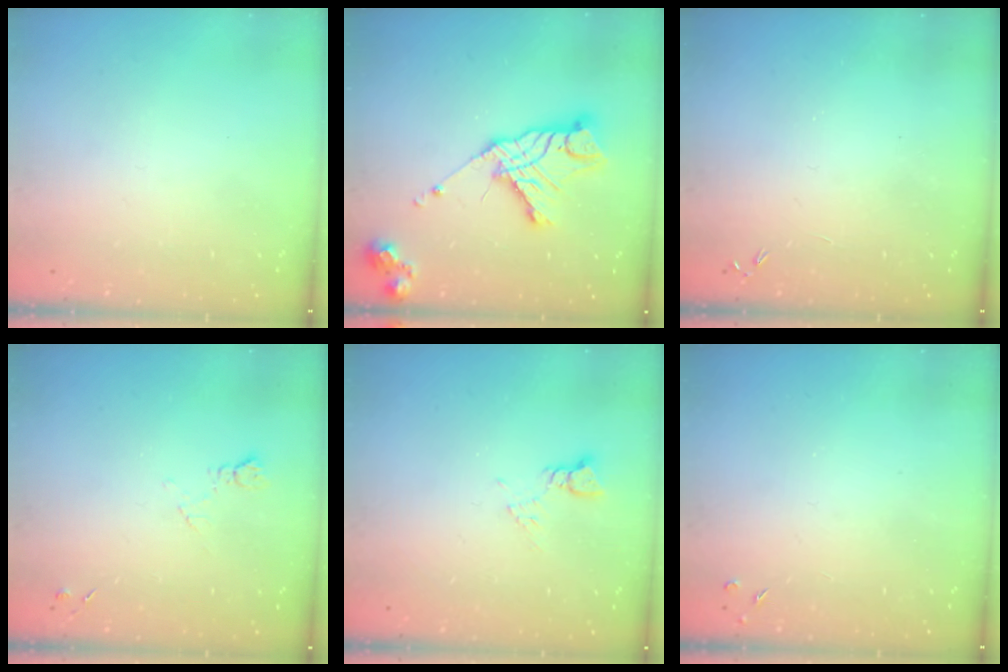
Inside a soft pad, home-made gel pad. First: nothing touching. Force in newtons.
{"total": 15.3, "press": 15.3, "slide": 0.8}
{"total": 0.0}
{"total": 5.4, "press": 5.3, "slide": 0.9}
{"total": 3.6, "press": 3.6, "slide": 0.5}
{"total": 2.5, "press": 2.5, "slide": 0.5}